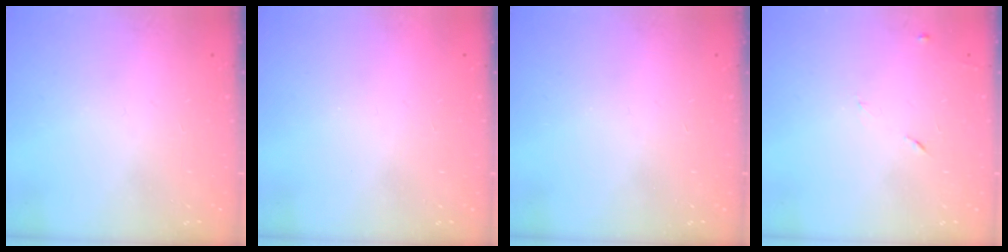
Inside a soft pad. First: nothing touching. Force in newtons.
{"total": 1.5, "press": 1.5, "slide": 0.1}
{"total": 0.0}
{"total": 6.7, "press": 6.7, "slide": 0.8}